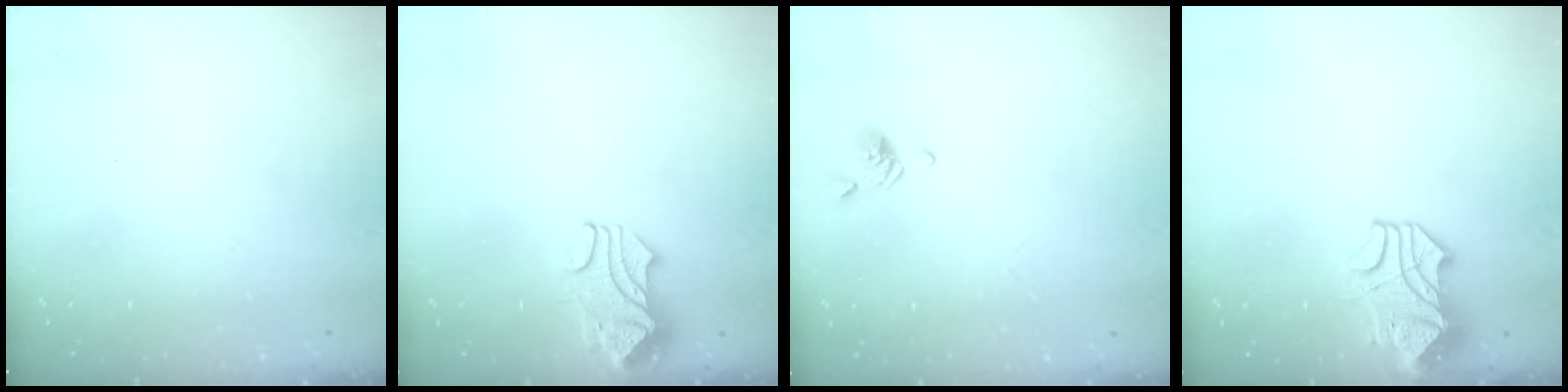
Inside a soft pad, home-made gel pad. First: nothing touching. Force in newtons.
{"total": 2.1, "press": 2.0, "slide": 0.7}
{"total": 2.7, "press": 2.6, "slide": 0.6}
{"total": 2.2, "press": 1.9, "slide": 1.1}